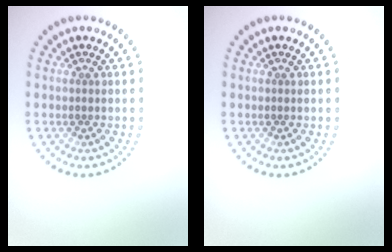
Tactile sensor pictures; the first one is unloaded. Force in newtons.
{"total": 0.0}